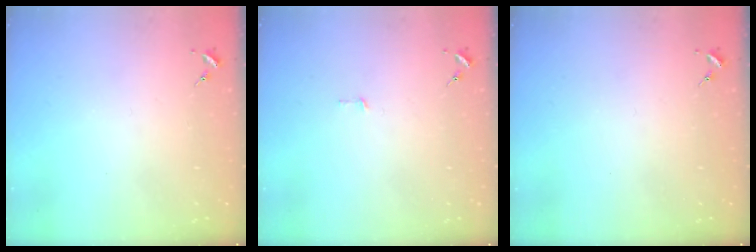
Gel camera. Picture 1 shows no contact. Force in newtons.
{"total": 2.4, "press": 2.4, "slide": 0.2}
{"total": 0.0}